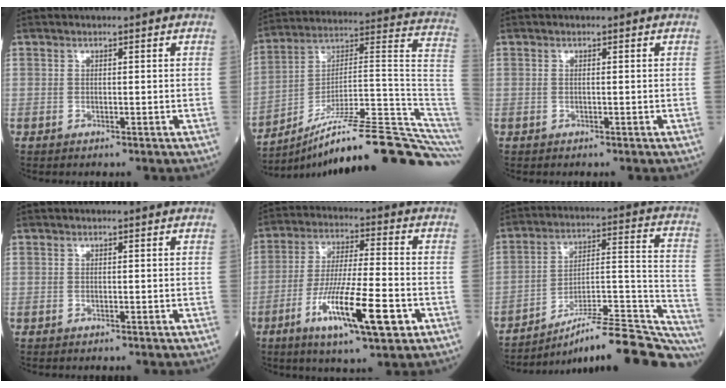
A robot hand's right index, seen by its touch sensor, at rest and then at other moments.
{"total": 24.0, "force": [-17.5, 0.7, 16.4], "torque": [-0.146, 0.057, -0.269]}
{"total": 0.0}
{"total": 0.0}
{"total": 14.3, "force": [-5.7, 1.7, 13.1], "torque": [-0.239, -0.020, -0.095]}
{"total": 24.5, "force": [-21.6, 2.1, 11.4], "torque": [-0.087, 0.032, -0.308]}